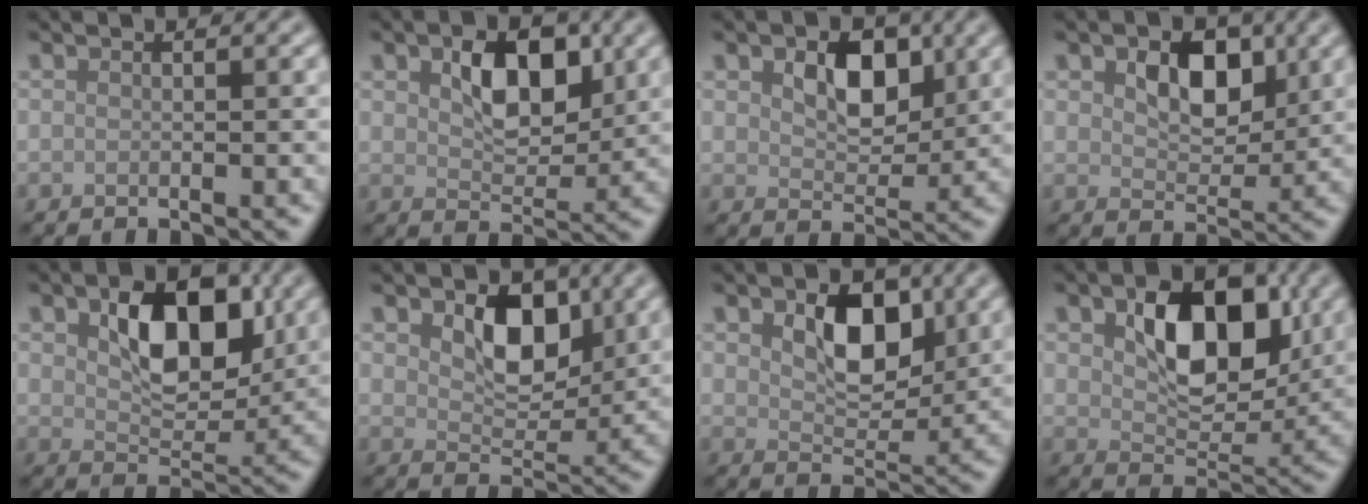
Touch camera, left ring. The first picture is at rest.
{"total": 5.3, "force": [1.6, 3.2, 3.9], "torque": [-0.065, -0.001, 0.024]}
{"total": 4.8, "force": [1.5, 3.1, 3.4], "torque": [-0.060, -0.003, 0.019]}
{"total": 4.9, "force": [1.5, 3.1, 3.4], "torque": [-0.059, -0.003, 0.019]}
{"total": 7.2, "force": [2.1, 4.3, 5.5], "torque": [-0.083, -0.003, 0.034]}
{"total": 5.1, "force": [1.8, 3.2, 3.5], "torque": [-0.062, -0.006, 0.025]}
{"total": 5.5, "force": [1.7, 3.4, 4.0], "torque": [-0.068, -0.004, 0.024]}
{"total": 8.0, "force": [2.2, 4.9, 6.0], "torque": [-0.092, -0.004, 0.038]}